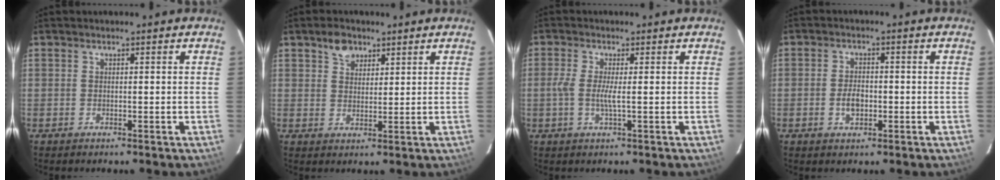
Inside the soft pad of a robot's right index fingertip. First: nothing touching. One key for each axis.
{"total": 4.2, "fx": 2.7, "fy": 2.8, "fz": 1.6, "tx": -0.021, "ty": 0.008, "tz": 0.049}
{"total": 3.3, "fx": -0.4, "fy": 0.0, "fz": 3.3, "tx": -0.072, "ty": -0.003, "tz": -0.013}
{"total": 3.8, "fx": -0.9, "fy": 2.3, "fz": 2.8, "tx": -0.054, "ty": 0.002, "tz": -0.014}